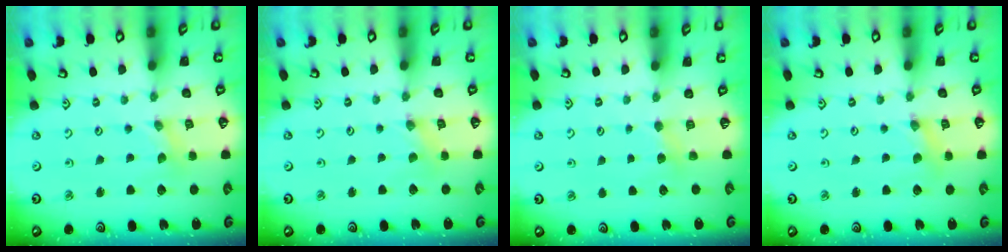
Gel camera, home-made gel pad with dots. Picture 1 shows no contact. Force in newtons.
{"total": 0.0}
{"total": 3.0, "press": 2.9, "slide": 0.3}
{"total": 1.8, "press": 1.8, "slide": 0.3}